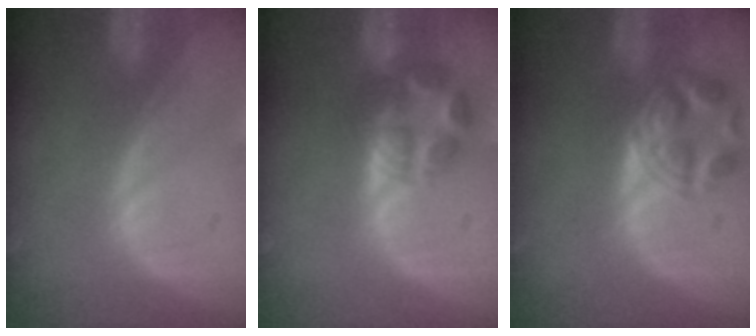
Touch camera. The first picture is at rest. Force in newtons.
{"total": 6.0, "press": 6.0, "slide": 0.5}
{"total": 5.4, "press": 5.2, "slide": 1.5}